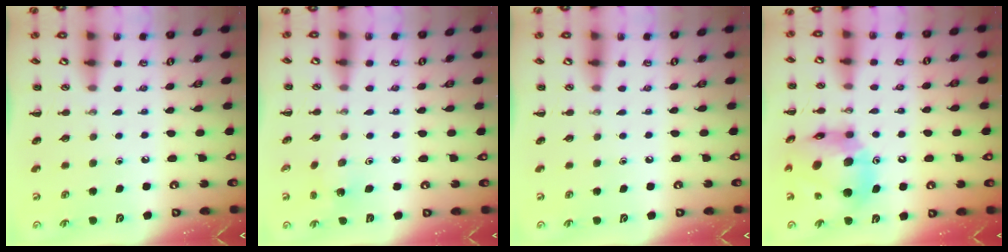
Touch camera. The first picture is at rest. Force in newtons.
{"total": 1.4, "press": 1.2, "slide": 0.6}
{"total": 0.0}
{"total": 17.2, "press": 16.4, "slide": 5.1}